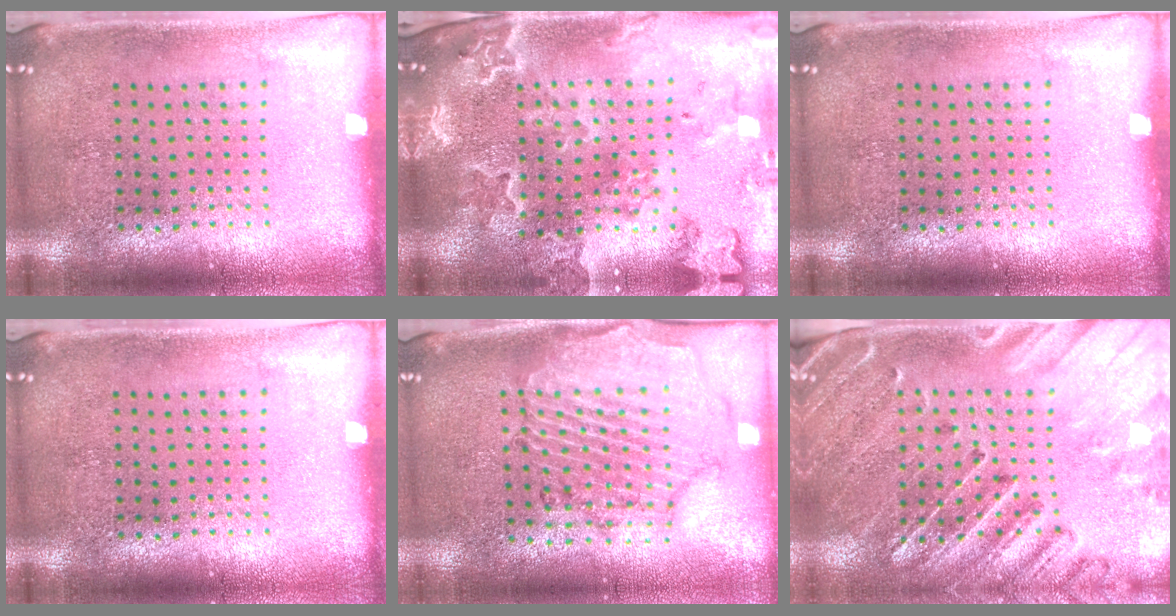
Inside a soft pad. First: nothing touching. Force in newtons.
{"total": 2.7, "press": 2.5, "slide": 0.9}
{"total": 0.0}
{"total": 0.0}
{"total": 1.4, "press": 1.4, "slide": 0.2}
{"total": 2.9, "press": 2.7, "slide": 0.9}